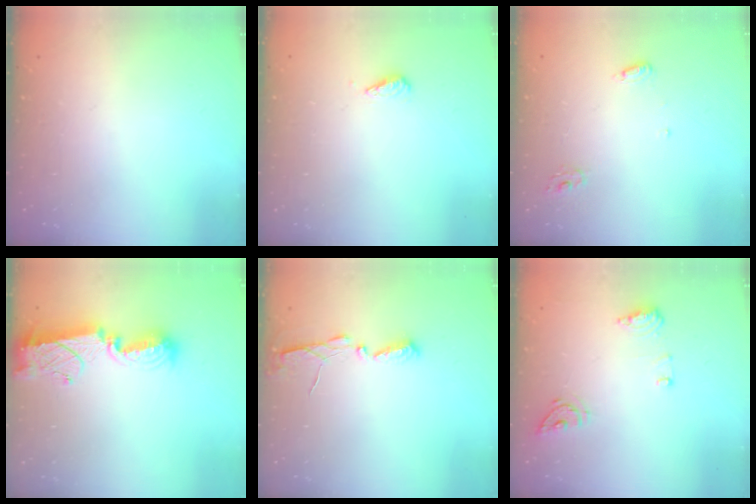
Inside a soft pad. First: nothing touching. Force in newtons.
{"total": 2.7, "press": 2.7, "slide": 0.6}
{"total": 4.7, "press": 4.7, "slide": 0.4}
{"total": 12.3, "press": 12.3, "slide": 0.8}
{"total": 4.9, "press": 4.9, "slide": 0.3}
{"total": 9.2, "press": 9.0, "slide": 2.1}